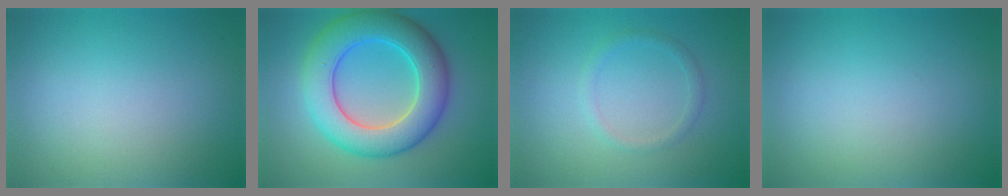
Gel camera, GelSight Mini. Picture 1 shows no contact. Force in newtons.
{"total": 8.8, "press": 8.8, "slide": 0.4}
{"total": 1.2, "press": 1.2, "slide": 0.1}
{"total": 0.0}